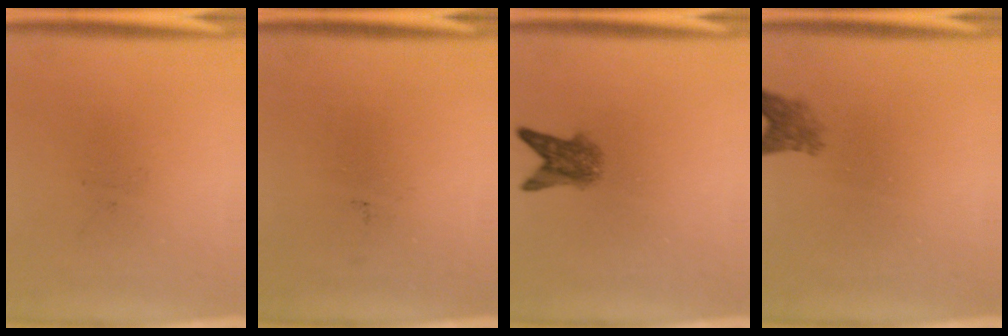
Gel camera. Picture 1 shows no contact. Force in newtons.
{"total": 0.0}
{"total": 3.9}
{"total": 2.5}